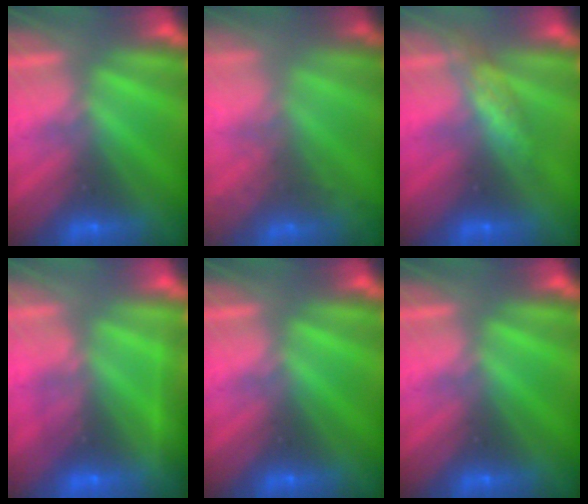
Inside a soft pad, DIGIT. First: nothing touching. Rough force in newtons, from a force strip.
{"total": 7.6}
{"total": 2.7}
{"total": 2.3}
{"total": 0.0}
{"total": 0.0}